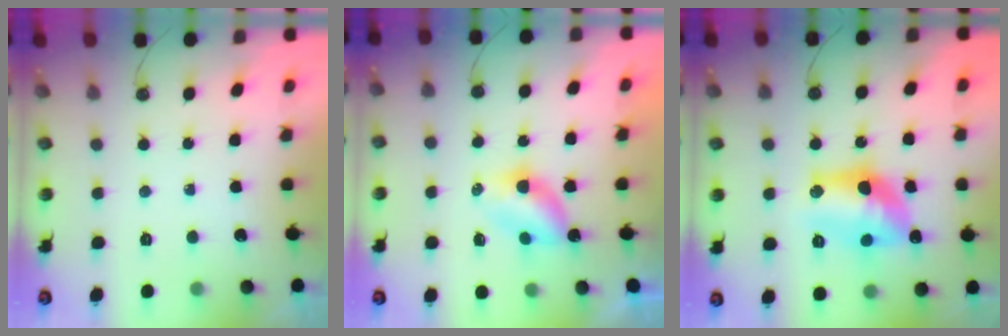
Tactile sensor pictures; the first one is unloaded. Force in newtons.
{"total": 4.8, "press": 4.8, "slide": 0.5}
{"total": 13.4, "press": 13.3, "slide": 1.5}